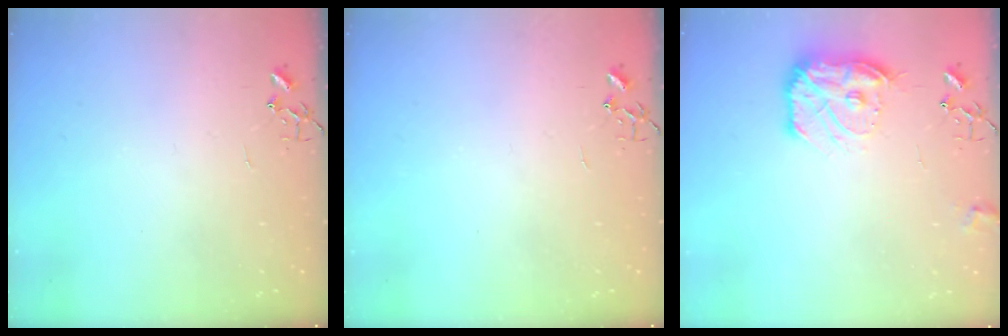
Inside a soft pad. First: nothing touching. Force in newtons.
{"total": 0.0}
{"total": 13.9, "press": 13.9, "slide": 0.8}